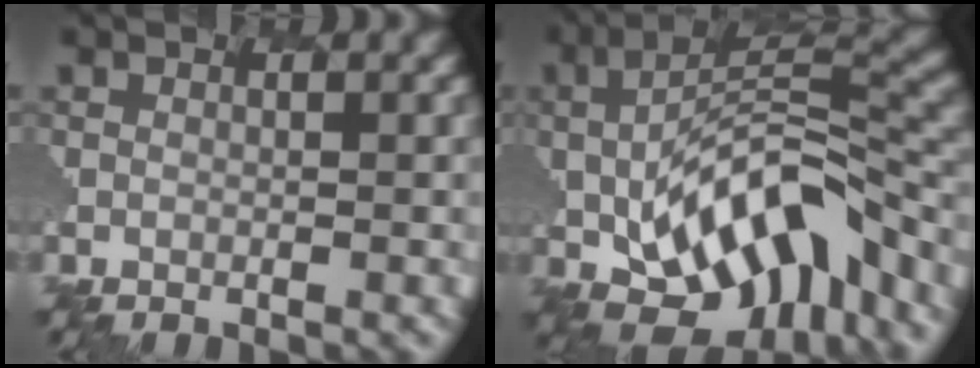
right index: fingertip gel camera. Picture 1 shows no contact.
{"total": 12.0, "force": [-3.2, 6.0, 9.9], "torque": [-0.173, 0.000, -0.050]}